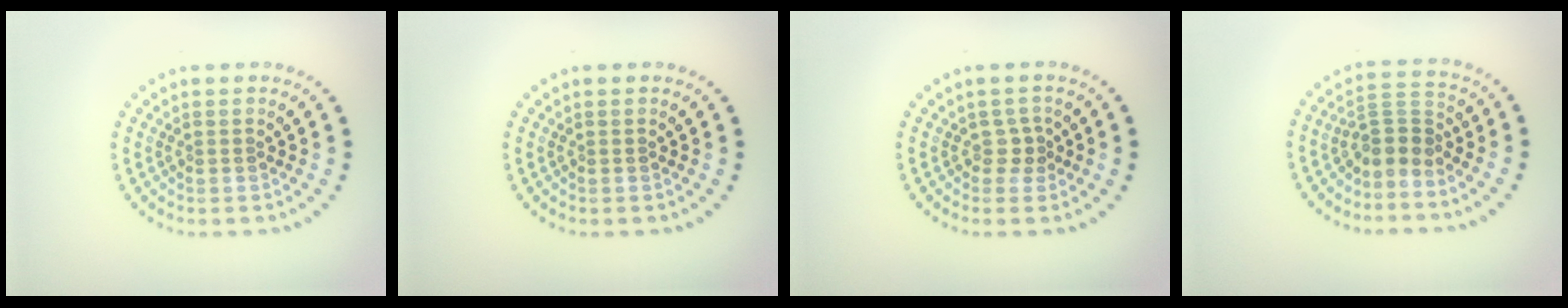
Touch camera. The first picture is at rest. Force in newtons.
{"total": 0.0}
{"total": 1.2, "press": 1.0, "slide": 0.7}
{"total": 2.9, "press": 2.1, "slide": 2.0}